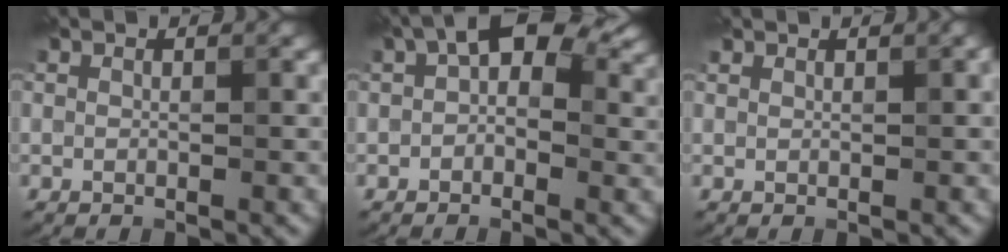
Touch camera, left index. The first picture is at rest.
{"total": 6.2, "force": [1.5, 3.8, 4.7], "torque": [-0.055, 0.015, 0.007]}
{"total": 0.8, "force": [0.8, 0.1, 0.1], "torque": [-0.003, 0.005, 0.017]}